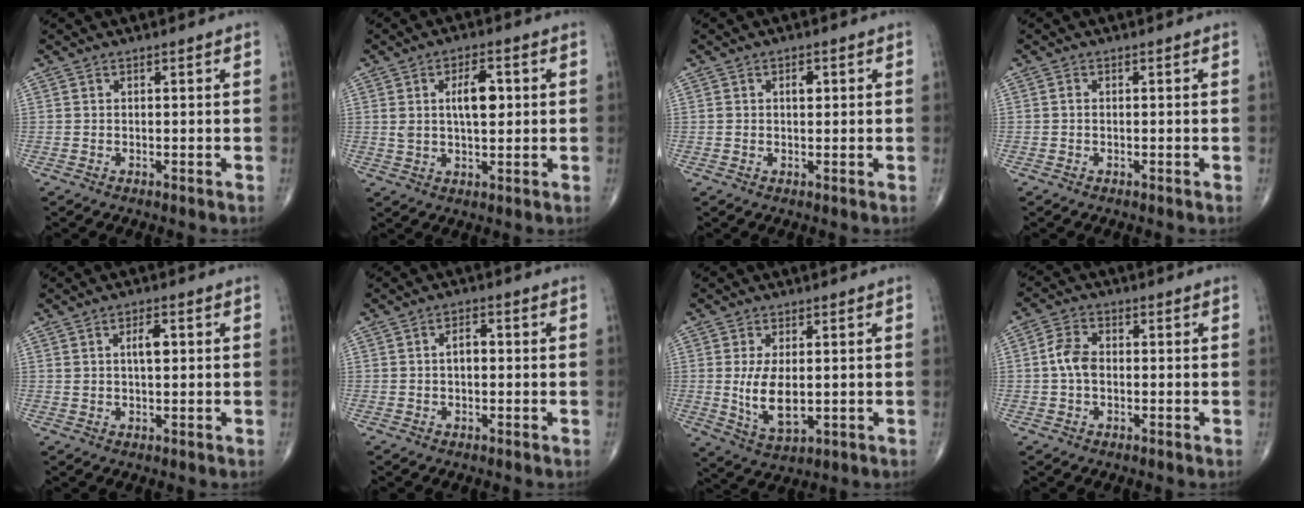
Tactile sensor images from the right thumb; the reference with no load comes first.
{"total": 7.0, "force": [1.5, 3.2, 6.1], "torque": [-0.095, -0.002, 0.025]}
{"total": 2.0, "force": [0.5, 1.2, 1.5], "torque": [-0.019, 0.001, 0.007]}
{"total": 0.5, "force": [-0.1, 0.4, 0.3], "torque": [-0.003, 0.002, -0.006]}
{"total": 3.7, "force": [0.9, 1.6, 3.2], "torque": [-0.050, 0.000, 0.015]}
{"total": 2.7, "force": [0.0, 1.6, 2.2], "torque": [-0.032, 0.009, -0.003]}
{"total": 8.3, "force": [-0.1, 4.2, 7.1], "torque": [-0.133, -0.016, 0.008]}
{"total": 4.9, "force": [-0.3, 3.3, 3.7], "torque": [-0.075, 0.014, -0.012]}